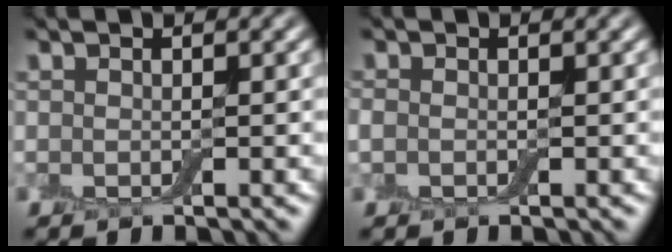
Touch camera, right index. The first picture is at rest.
{"total": 0.8, "force": [-0.2, 0.7, 0.5], "torque": [-0.012, 0.001, -0.006]}